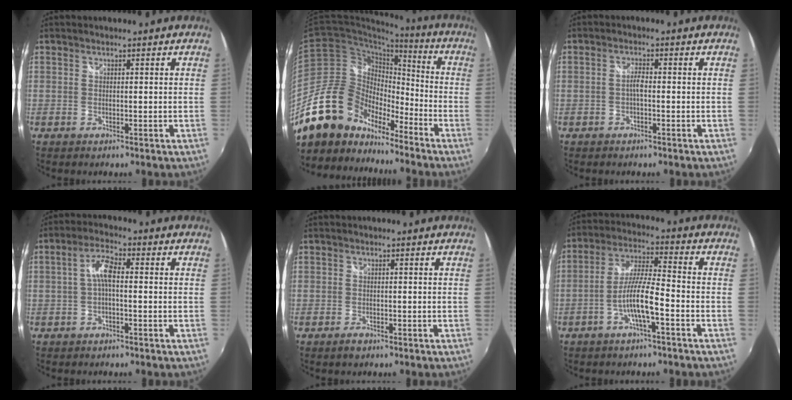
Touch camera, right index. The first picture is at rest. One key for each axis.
{"total": 18.5, "fx": -14.4, "fy": 9.9, "fz": 6.0, "tx": -0.126, "ty": 0.028, "tz": -0.262}
{"total": 1.7, "fx": -0.5, "fy": 0.4, "fz": 1.6, "tx": -0.031, "ty": 0.005, "tz": -0.012}
{"total": 4.6, "fx": -0.4, "fy": 1.4, "fz": 4.3, "tx": -0.089, "ty": 0.015, "tz": -0.009}
{"total": 1.7, "fx": -1.0, "fy": 1.2, "fz": 0.5, "tx": -0.012, "ty": -0.002, "tz": -0.017}
{"total": 8.5, "fx": -3.7, "fy": 0.7, "fz": 7.6, "tx": -0.156, "ty": 0.005, "tz": -0.070}